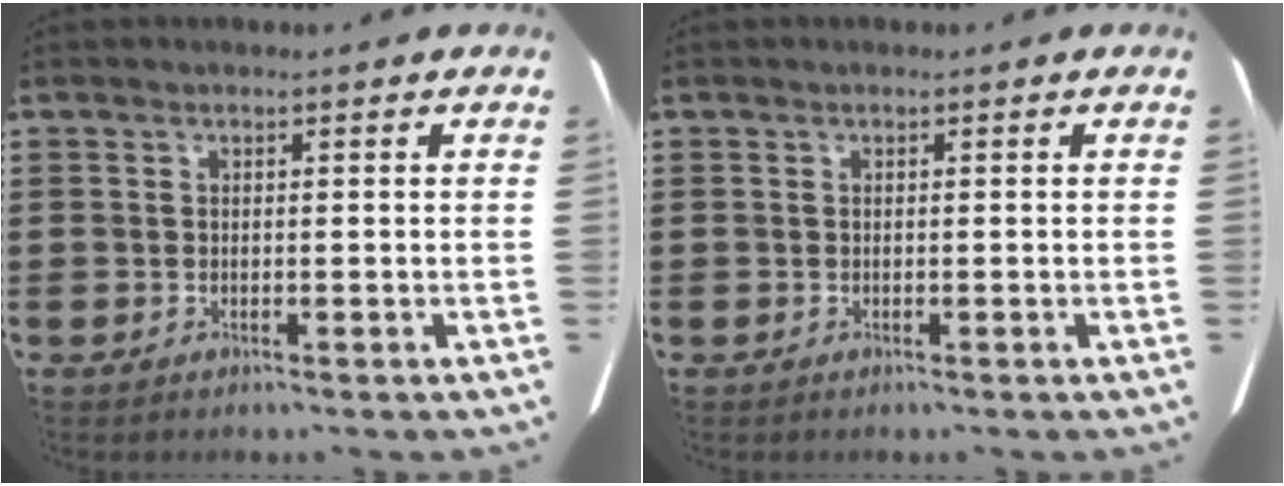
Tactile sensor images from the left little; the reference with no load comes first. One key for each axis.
{"total": 0.0}